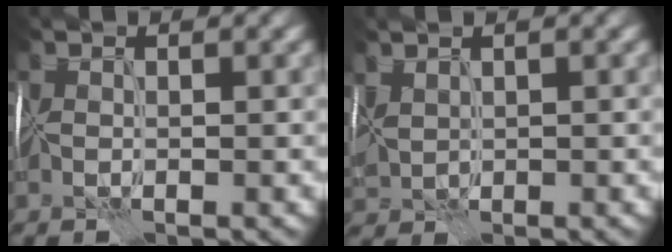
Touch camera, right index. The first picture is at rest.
{"total": 1.7, "force": [1.1, 1.1, 0.7], "torque": [-0.048, 0.001, 0.035]}